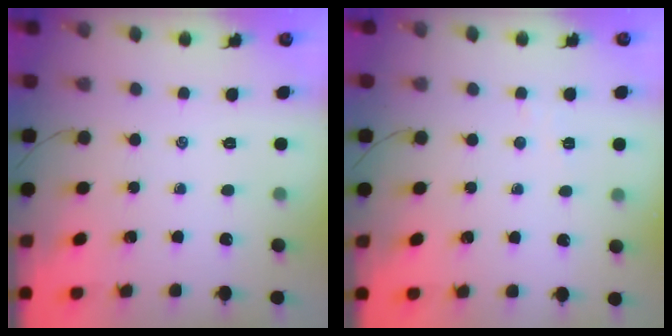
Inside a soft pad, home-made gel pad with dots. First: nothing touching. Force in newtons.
{"total": 2.2, "press": 2.1, "slide": 0.7}